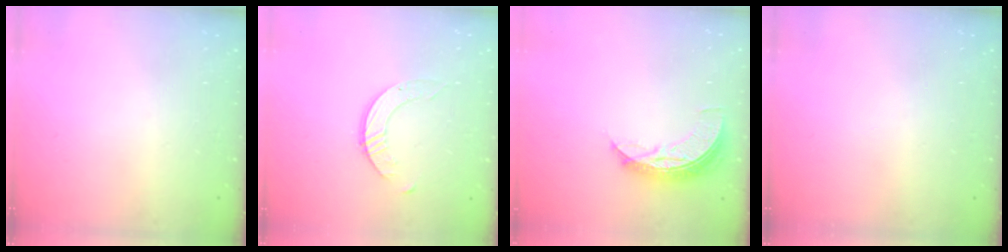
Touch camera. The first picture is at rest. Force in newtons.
{"total": 1.6, "press": 1.6, "slide": 0.2}
{"total": 7.9, "press": 7.9, "slide": 0.4}
{"total": 0.0}